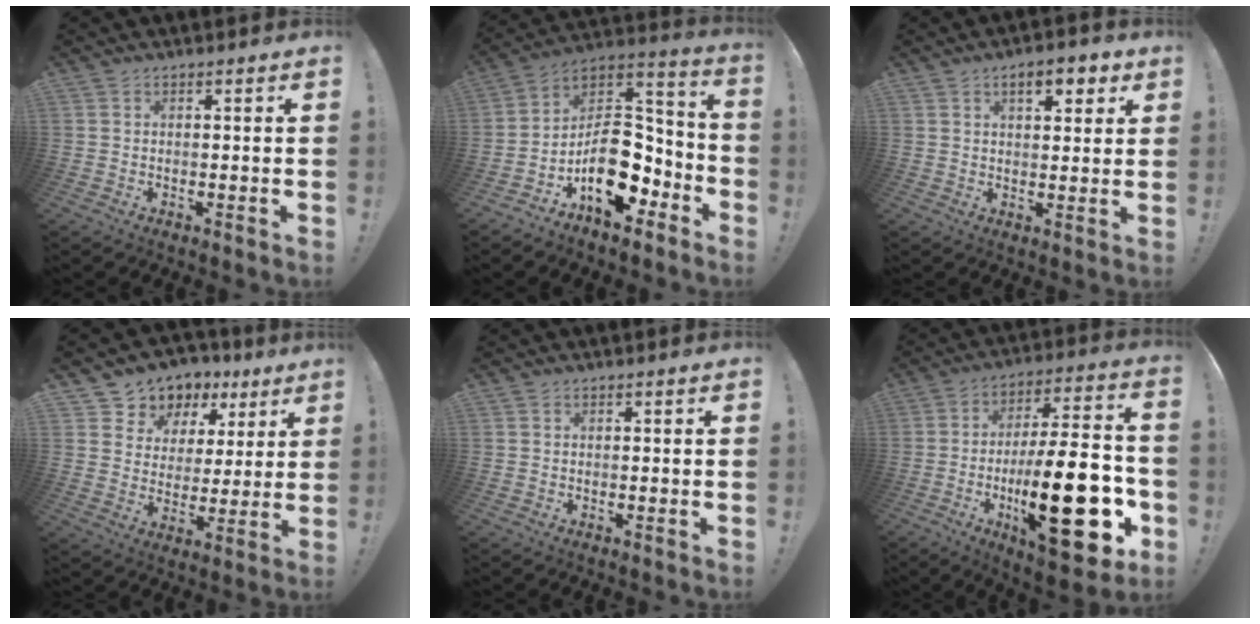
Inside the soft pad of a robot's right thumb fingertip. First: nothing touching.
{"total": 17.9, "force": [-6.0, 11.6, 12.3], "torque": [-0.184, 0.032, -0.084]}
{"total": 7.0, "force": [3.7, 3.1, 5.1], "torque": [-0.064, -0.010, 0.058]}
{"total": 8.2, "force": [4.4, 6.7, 1.4], "torque": [-0.022, -0.041, 0.090]}
{"total": 0.0}
{"total": 29.8, "force": [-7.5, 10.6, 26.9], "torque": [-0.430, 0.035, -0.108]}